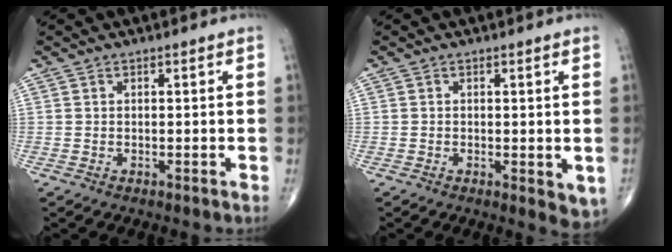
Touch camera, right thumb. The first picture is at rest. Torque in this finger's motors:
{"motor_torque": [-0.09, 0.30, -0.08, -0.21, -0.02]}